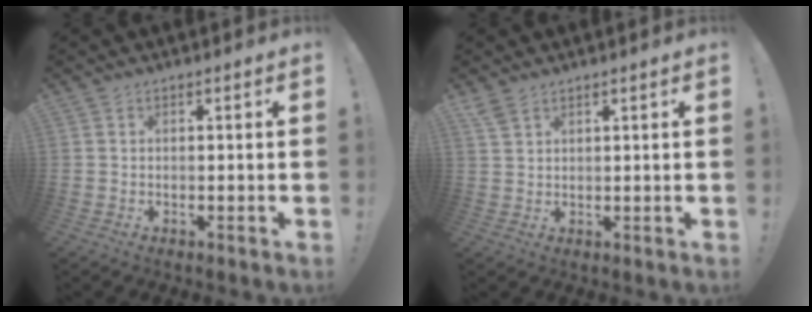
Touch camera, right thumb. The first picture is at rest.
{"total": 3.2, "force": [2.7, 1.3, 1.1], "torque": [-0.020, -0.012, 0.052]}